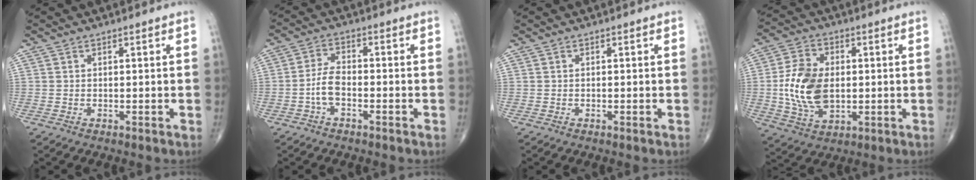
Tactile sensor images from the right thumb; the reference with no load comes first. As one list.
[{"total": 4.5, "force": [-1.8, 2.2, 3.6], "torque": [-0.073, 0.022, -0.039]}, {"total": 0.0}, {"total": 13.4, "force": [-0.2, 8.5, 10.3], "torque": [-0.192, 0.000, 0.003]}]